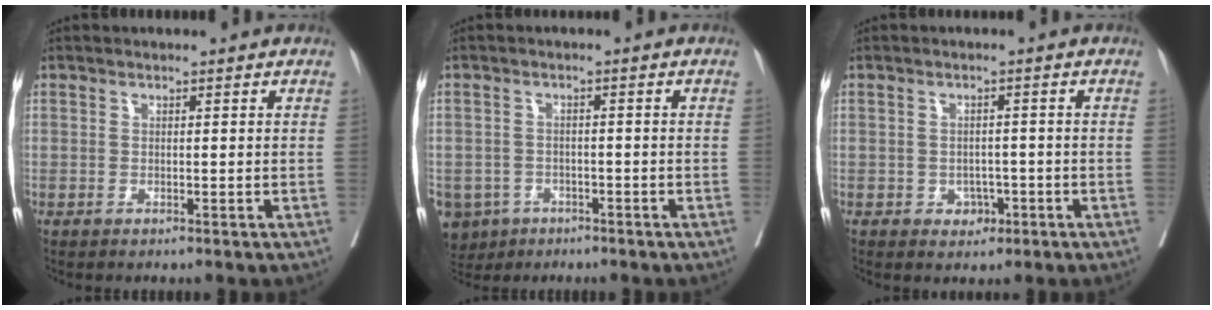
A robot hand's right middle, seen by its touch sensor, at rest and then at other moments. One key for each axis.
{"total": 7.6, "fx": -4.4, "fy": 6.0, "fz": 1.7, "tx": -0.044, "ty": 0.002, "tz": -0.066}
{"total": 2.6, "fx": -1.1, "fy": 2.0, "fz": 1.2, "tx": -0.009, "ty": 0.006, "tz": -0.009}